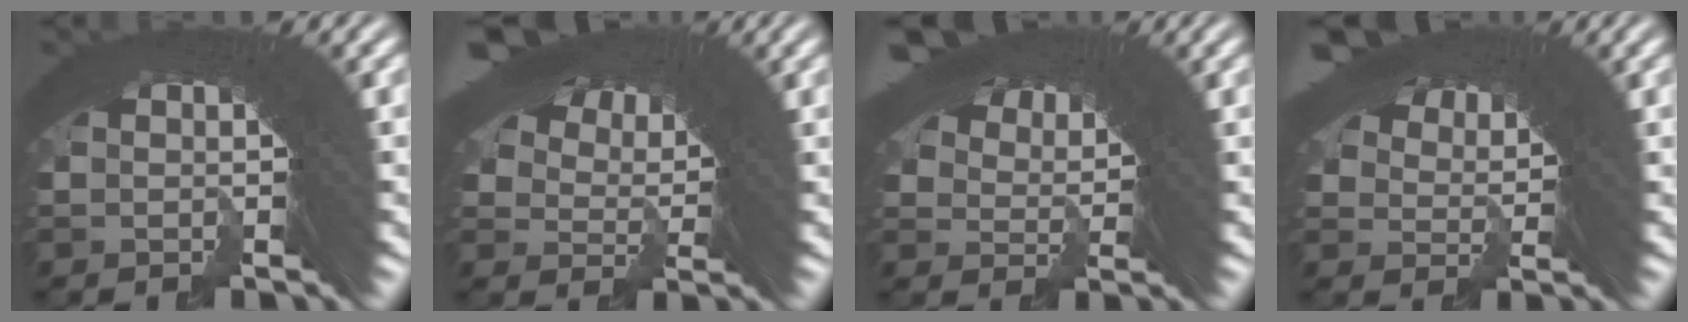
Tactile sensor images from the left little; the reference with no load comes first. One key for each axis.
{"total": 5.2, "fx": 3.5, "fy": 2.5, "fz": 2.9, "tx": -0.045, "ty": 0.000, "tz": 0.063}
{"total": 3.7, "fx": 3.3, "fy": 1.0, "fz": 1.4, "tx": -0.027, "ty": -0.009, "tz": 0.065}
{"total": 3.5, "fx": 3.1, "fy": 1.0, "fz": 1.3, "tx": -0.024, "ty": -0.011, "tz": 0.062}